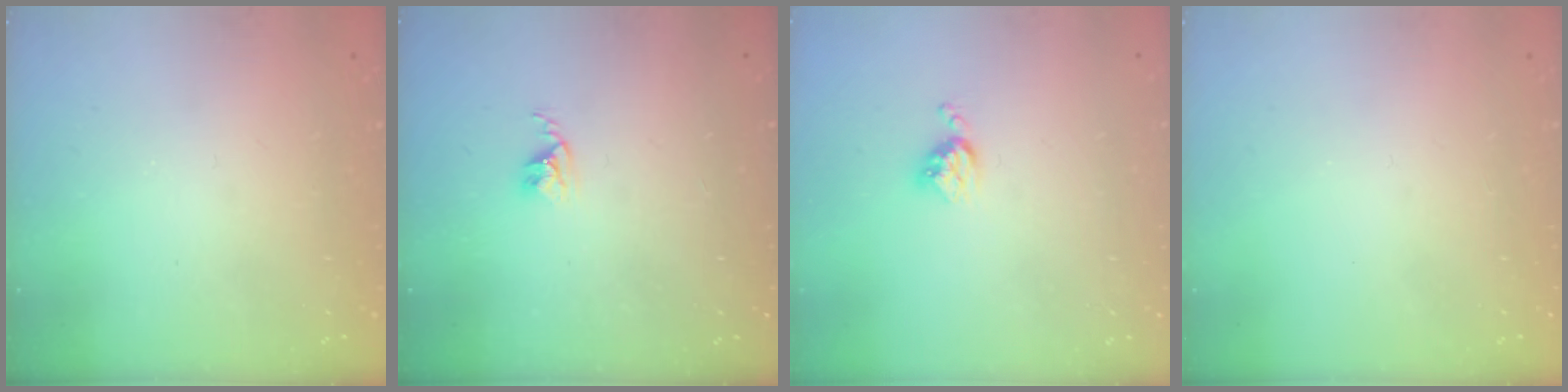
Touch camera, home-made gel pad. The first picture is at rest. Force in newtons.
{"total": 2.6, "press": 2.6, "slide": 0.4}
{"total": 3.8, "press": 3.8, "slide": 0.4}
{"total": 0.0}